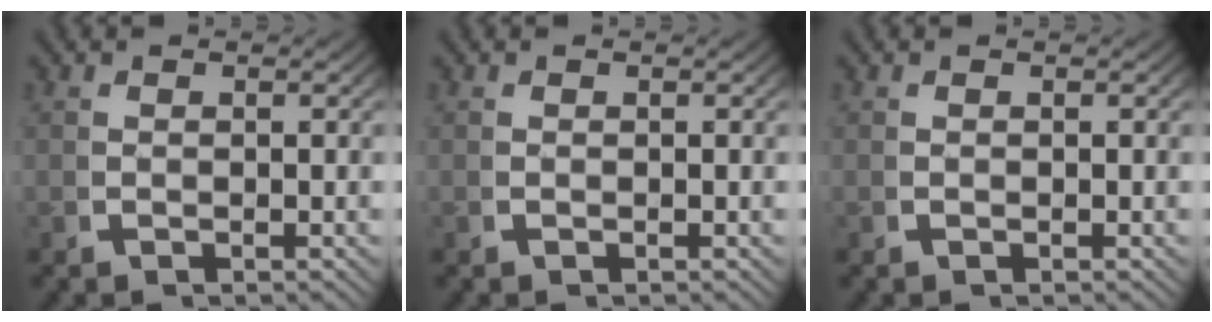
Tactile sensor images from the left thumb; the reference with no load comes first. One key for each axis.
{"total": 0.0}
{"total": 0.0}